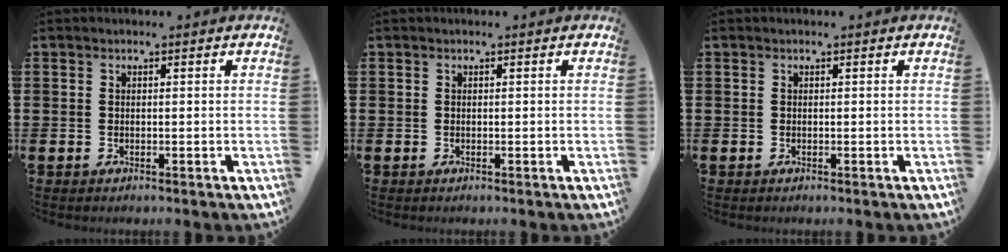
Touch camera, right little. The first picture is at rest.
{"total": 0.0}
{"total": 0.0}